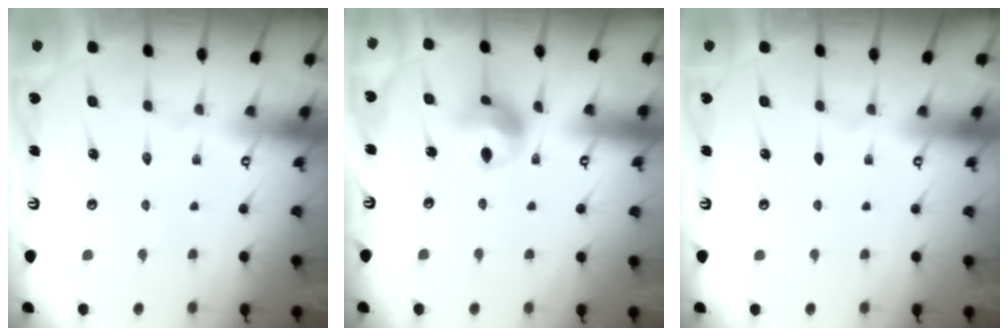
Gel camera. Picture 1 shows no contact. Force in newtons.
{"total": 9.5, "press": 9.4, "slide": 1.3}
{"total": 0.0}